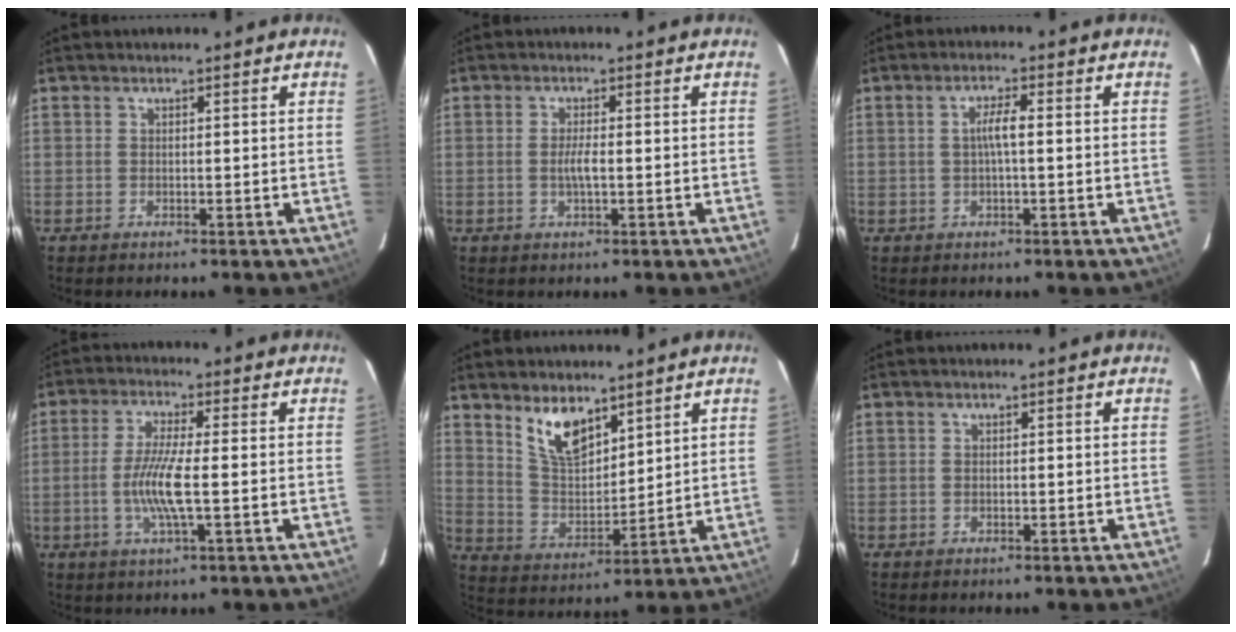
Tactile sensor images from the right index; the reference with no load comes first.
{"total": 2.5, "force": [-0.4, 0.3, 2.5], "torque": [-0.048, -0.001, -0.008]}
{"total": 2.9, "force": [-0.1, 0.2, 2.9], "torque": [-0.056, 0.006, -0.002]}
{"total": 7.8, "force": [-1.5, 0.6, 7.6], "torque": [-0.151, -0.005, -0.032]}
{"total": 9.4, "force": [6.4, 4.1, 5.7], "torque": [-0.101, 0.001, 0.132]}
{"total": 0.0}